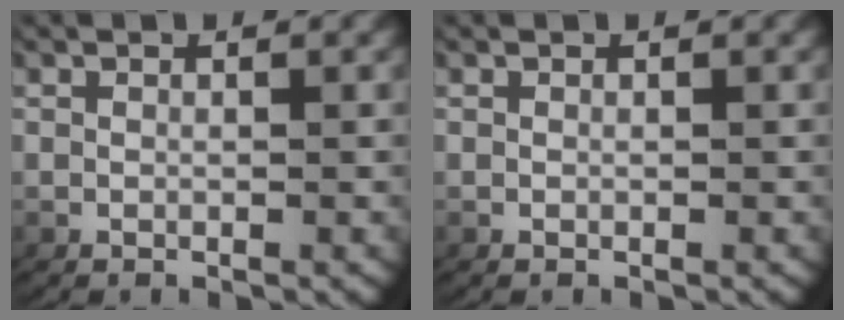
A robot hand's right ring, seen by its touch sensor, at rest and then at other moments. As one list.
[{"total": 0.0}]